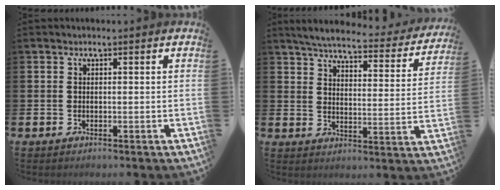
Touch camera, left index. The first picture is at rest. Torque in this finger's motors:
{"motor_torque": [0.85, -1.29, 0.16, 0.08]}